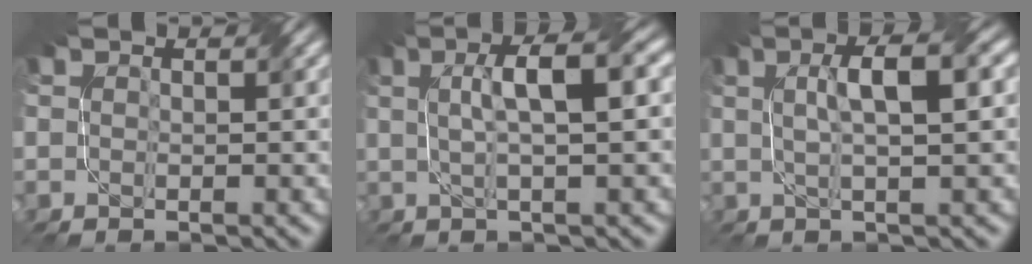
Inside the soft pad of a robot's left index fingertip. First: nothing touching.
{"total": 5.4, "force": [1.2, 1.3, 5.2], "torque": [-0.078, 0.018, 0.022]}
{"total": 4.9, "force": [1.1, 1.2, 4.7], "torque": [-0.069, 0.017, 0.020]}